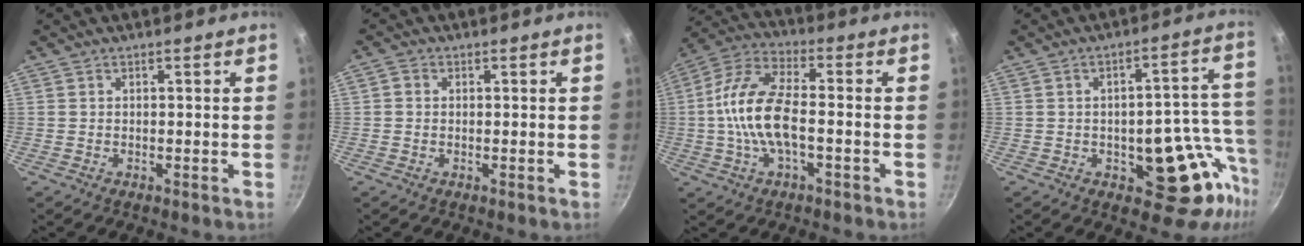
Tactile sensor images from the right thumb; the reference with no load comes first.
{"total": 1.4, "force": [0.0, 1.2, 0.7], "torque": [-0.013, 0.007, -0.003]}
{"total": 13.4, "force": [-1.8, 5.9, 11.9], "torque": [-0.231, 0.035, -0.052]}
{"total": 16.1, "force": [-4.8, 8.2, 13.0], "torque": [-0.093, 0.035, -0.056]}